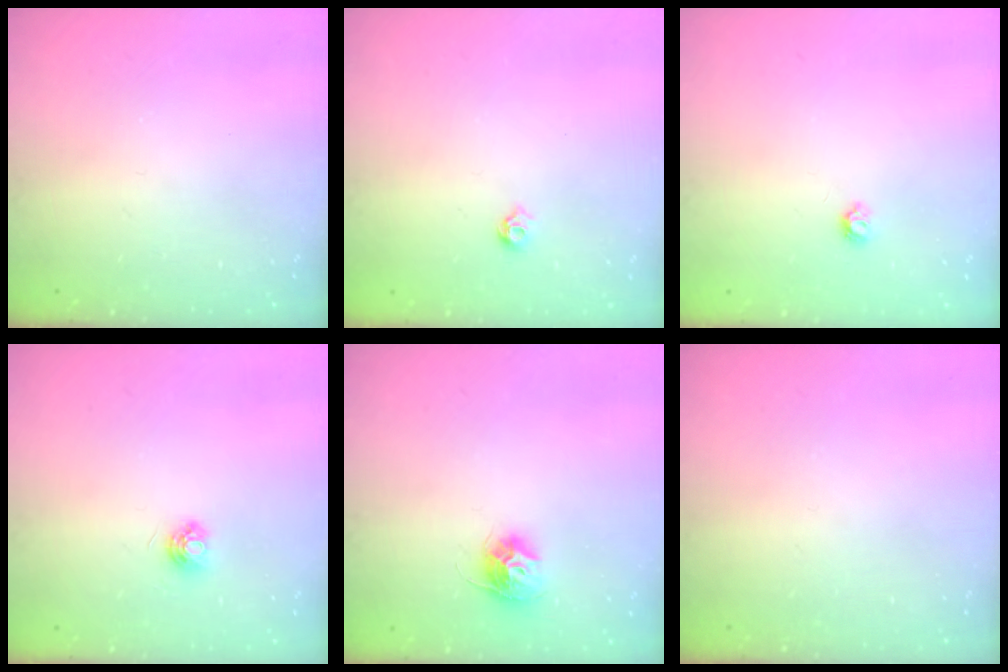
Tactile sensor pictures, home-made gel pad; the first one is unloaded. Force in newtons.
{"total": 4.4, "press": 4.3, "slide": 0.9}
{"total": 3.9, "press": 3.8, "slide": 0.7}
{"total": 4.7, "press": 4.7, "slide": 0.5}
{"total": 10.3, "press": 10.3, "slide": 0.8}
{"total": 0.0}